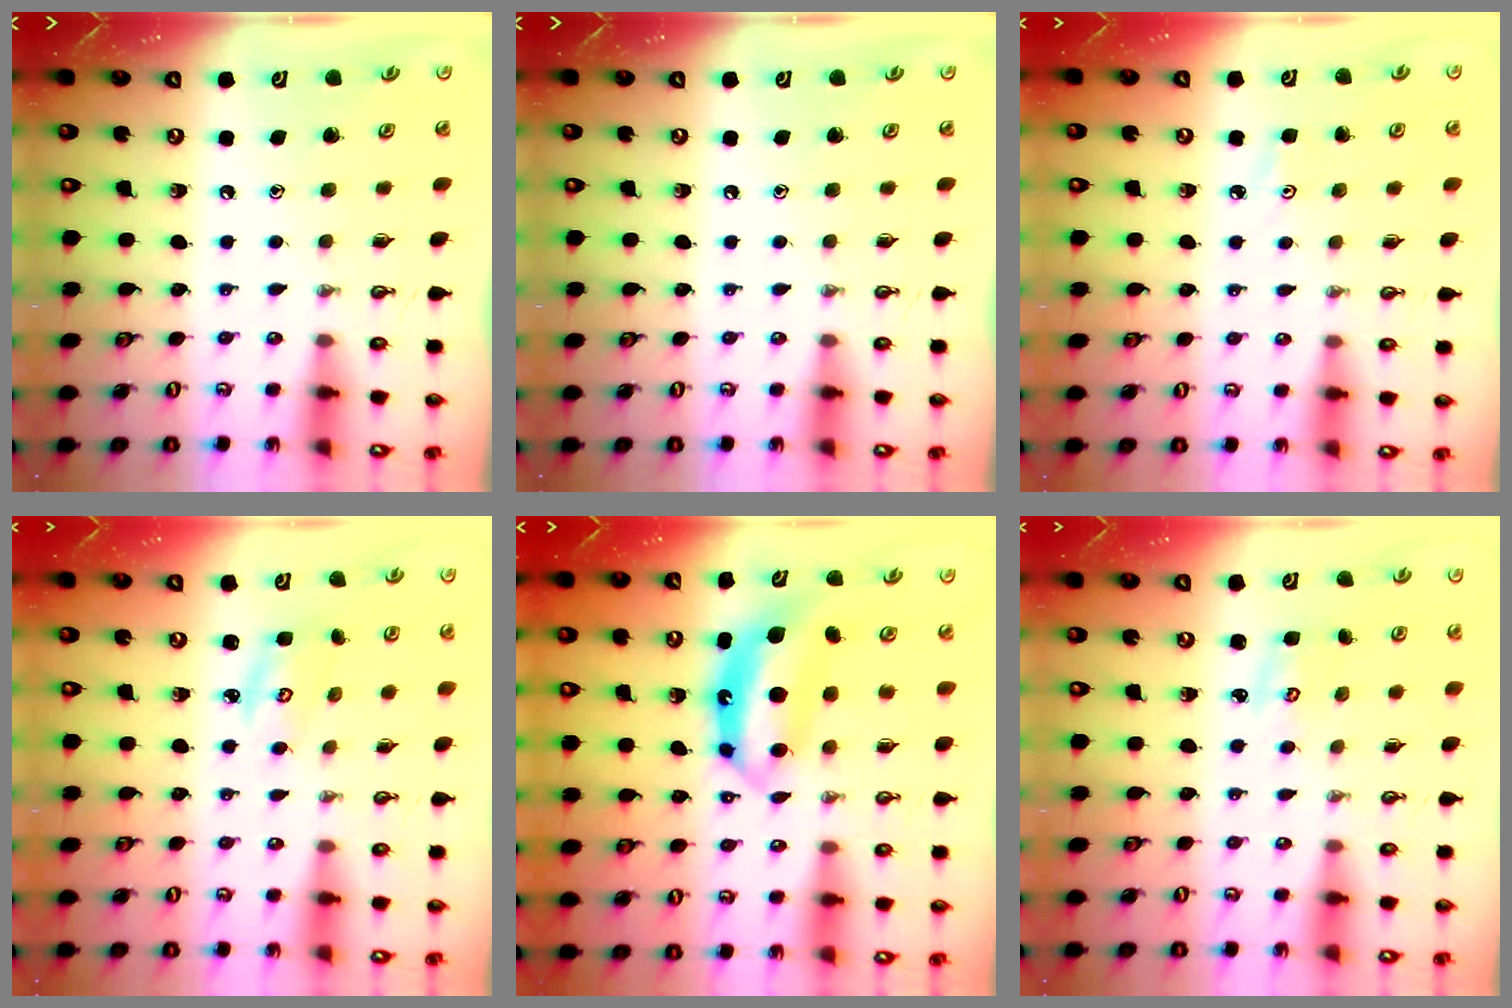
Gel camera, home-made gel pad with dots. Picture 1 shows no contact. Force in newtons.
{"total": 0.0}
{"total": 2.8, "press": 2.8, "slide": 0.4}
{"total": 2.8, "press": 2.8, "slide": 0.2}
{"total": 7.3, "press": 7.3, "slide": 0.5}
{"total": 2.7, "press": 2.7, "slide": 0.3}